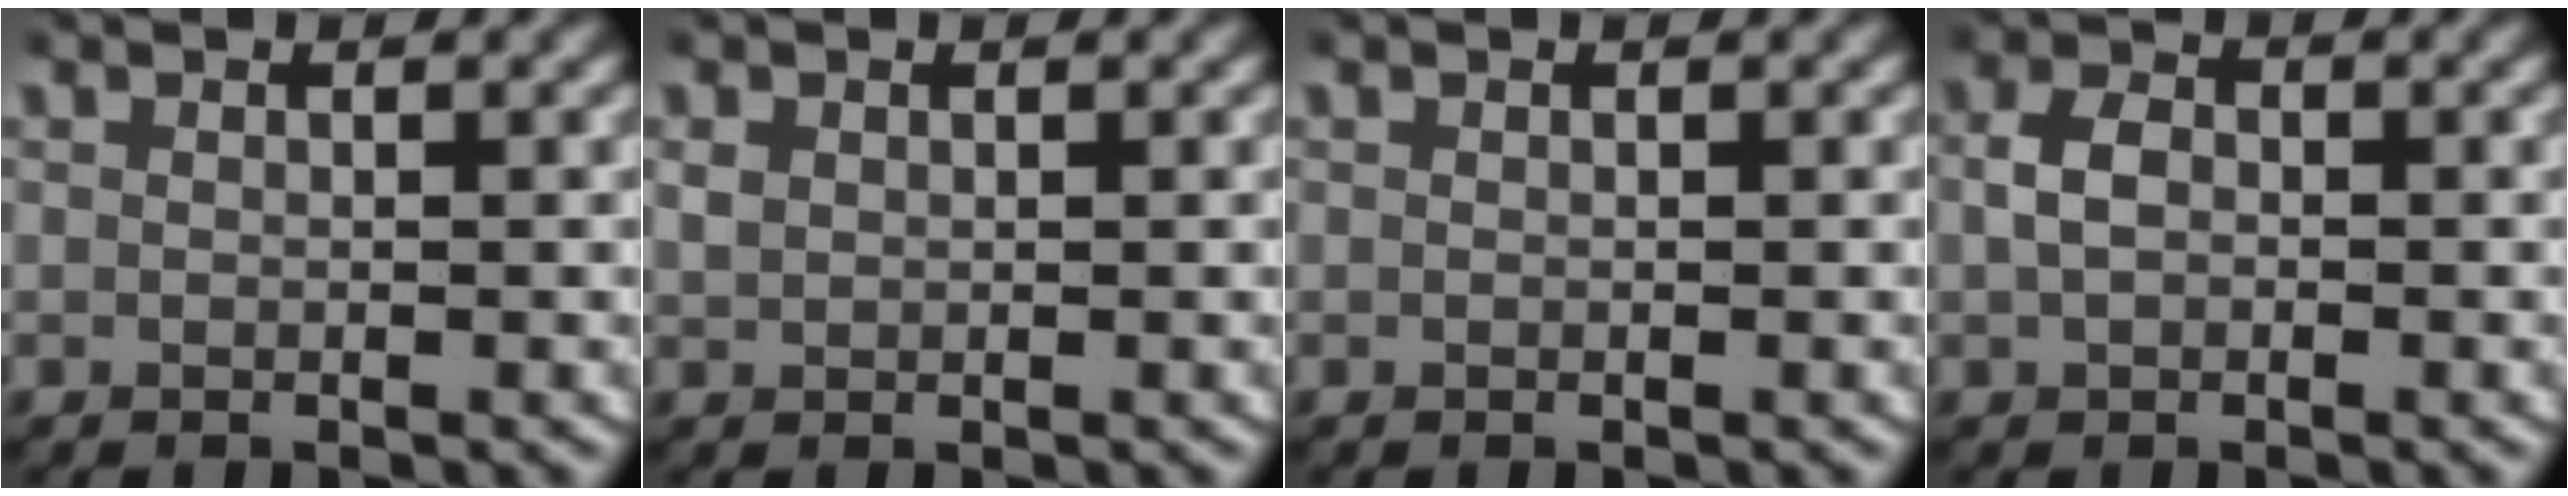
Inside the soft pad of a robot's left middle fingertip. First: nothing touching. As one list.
[{"total": 1.0, "force": [0.3, 0.9, 0.5], "torque": [-0.012, 0.002, 0.011]}, {"total": 0.0}, {"total": 2.4, "force": [-0.2, 1.8, 1.6], "torque": [-0.038, 0.002, -0.003]}]